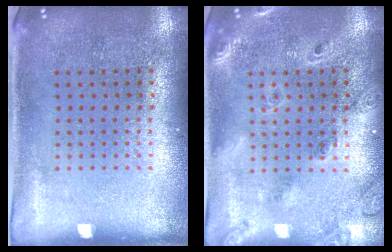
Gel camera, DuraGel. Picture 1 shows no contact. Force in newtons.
{"total": 1.8, "press": 1.7, "slide": 0.7}